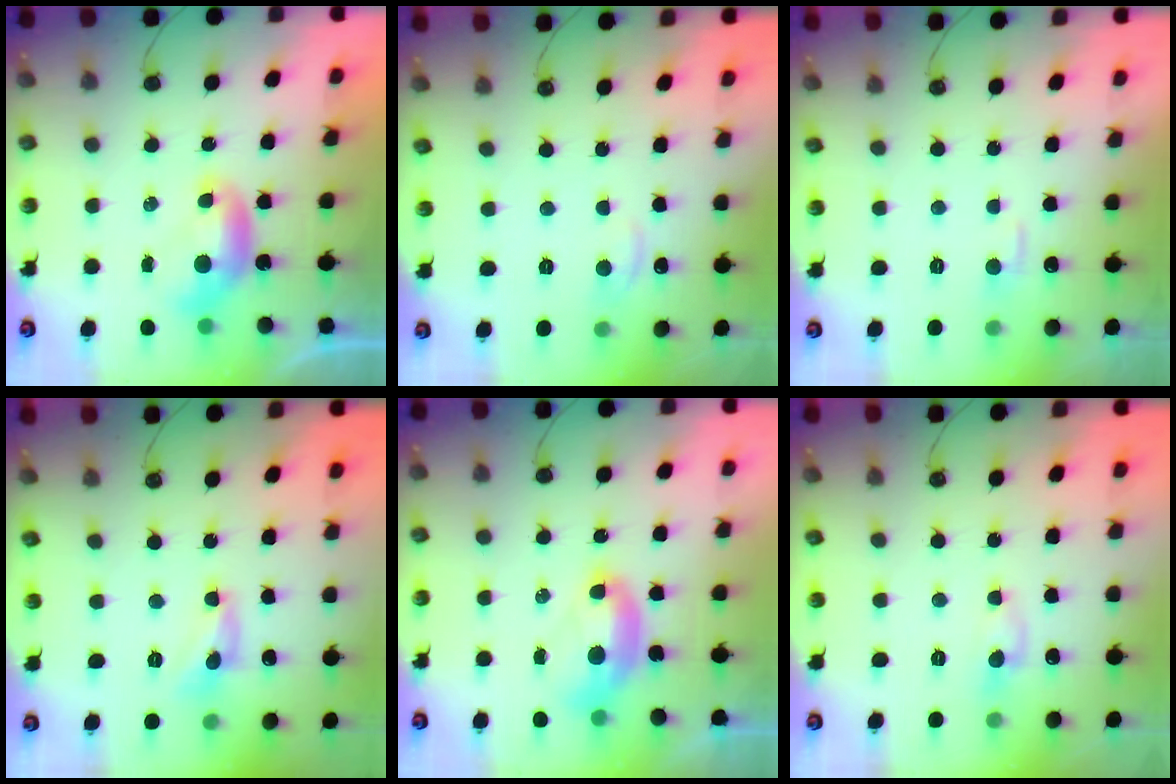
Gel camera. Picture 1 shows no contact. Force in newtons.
{"total": 1.1, "press": 0.8, "slide": 0.7}
{"total": 2.5, "press": 2.5, "slide": 0.5}
{"total": 3.8, "press": 3.8, "slide": 0.3}
{"total": 2.5, "press": 2.4, "slide": 0.6}
{"total": 1.9, "press": 1.8, "slide": 0.6}